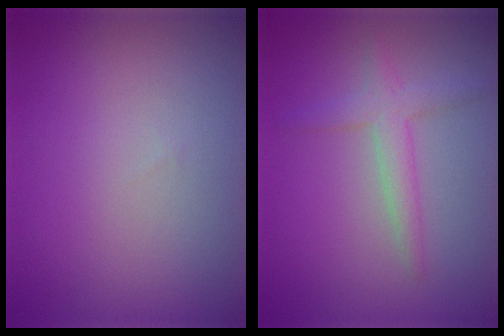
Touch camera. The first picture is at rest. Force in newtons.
{"total": 2.5, "press": 2.5, "slide": 0.1}